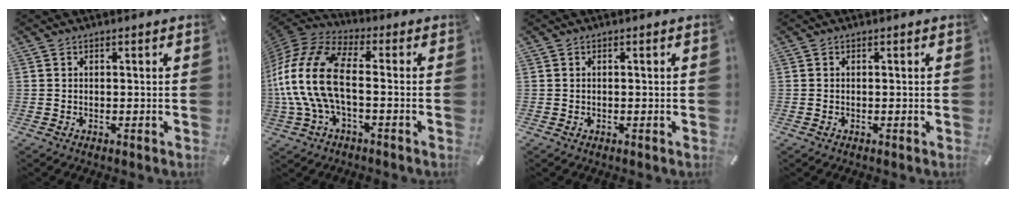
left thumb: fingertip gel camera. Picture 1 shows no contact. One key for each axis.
{"total": 17.0, "fx": -1.9, "fy": 8.9, "fz": 14.4, "tx": -0.312, "ty": 0.005, "tz": -0.035}
{"total": 0.0}
{"total": 0.0}